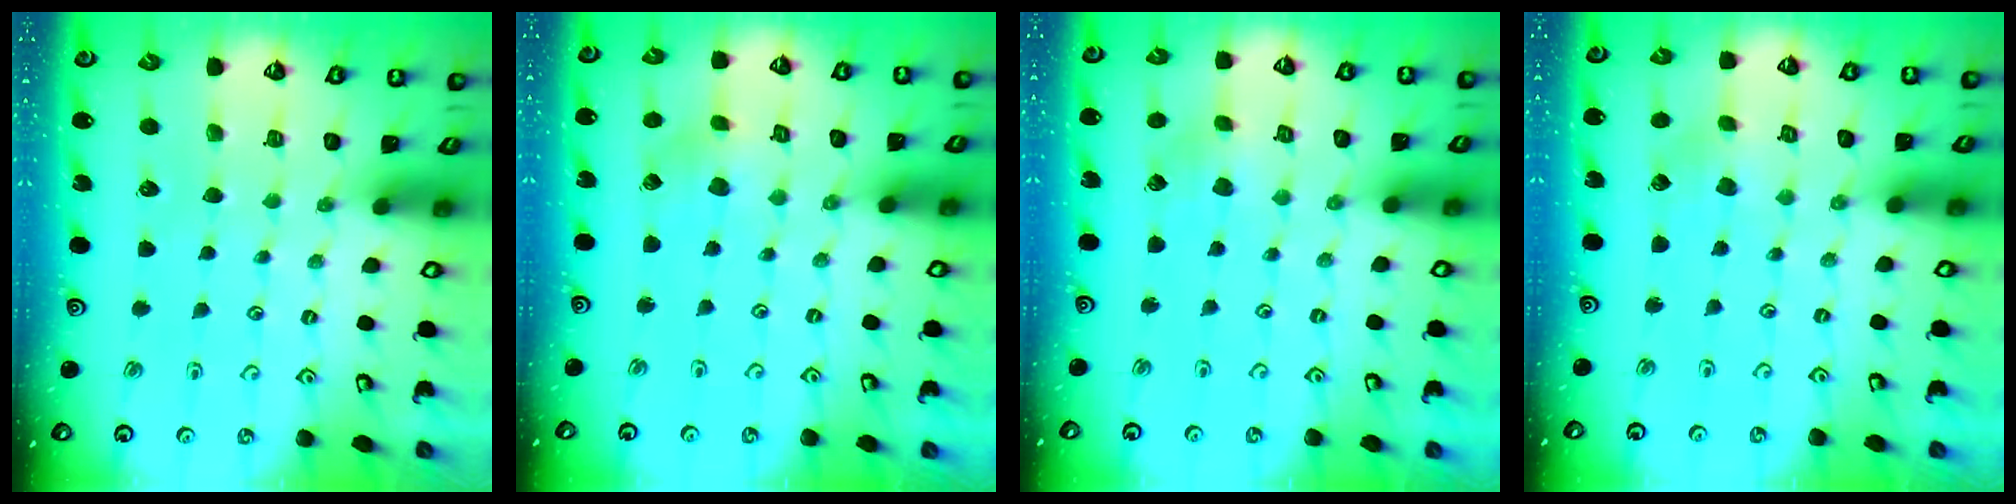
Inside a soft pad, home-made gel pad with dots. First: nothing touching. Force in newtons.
{"total": 3.0, "press": 3.0, "slide": 0.4}
{"total": 2.8, "press": 2.8, "slide": 0.2}
{"total": 1.4, "press": 1.4, "slide": 0.2}